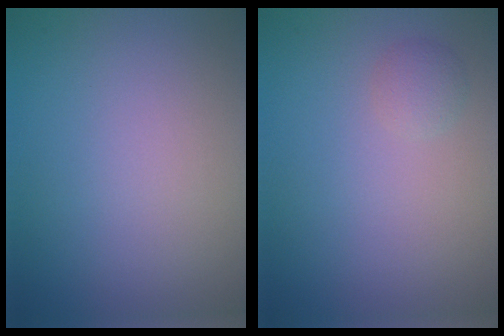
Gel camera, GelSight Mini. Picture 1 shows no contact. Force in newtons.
{"total": 1.1, "press": 1.1, "slide": 0.0}